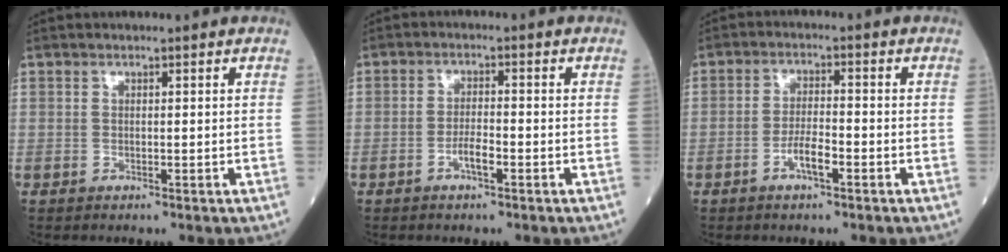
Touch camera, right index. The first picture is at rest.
{"total": 2.8, "force": [-1.4, 0.6, 2.4], "torque": [-0.044, 0.002, -0.026]}
{"total": 3.8, "force": [-1.9, 0.8, 3.3], "torque": [-0.062, 0.003, -0.036]}